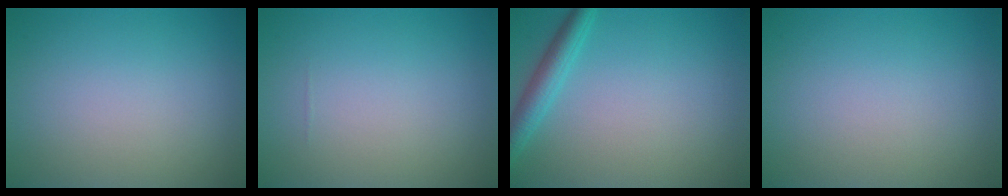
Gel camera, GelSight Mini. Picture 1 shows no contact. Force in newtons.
{"total": 0.0}
{"total": 2.7, "press": 2.7, "slide": 0.1}
{"total": 0.0}